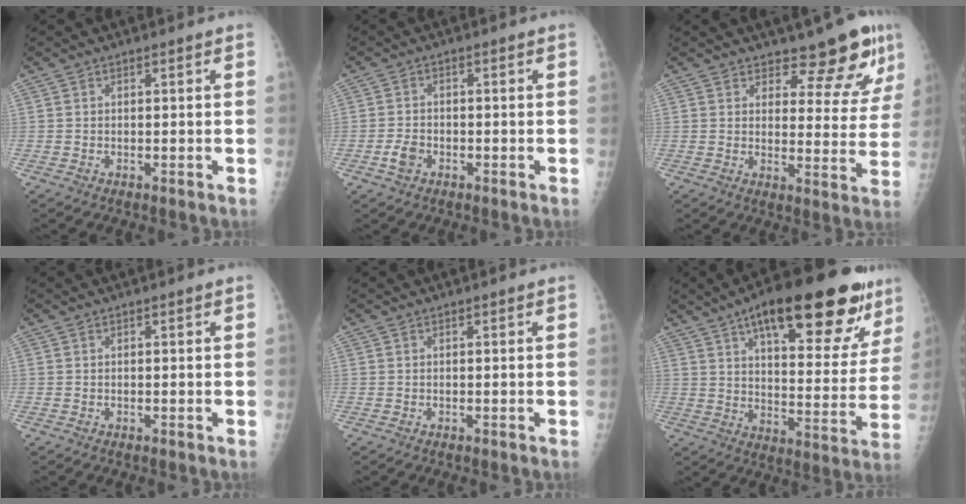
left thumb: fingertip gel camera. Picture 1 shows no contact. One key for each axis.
{"total": 3.0, "fx": -1.4, "fy": 2.0, "fz": 1.7, "tx": -0.031, "ty": 0.008, "tz": -0.025}
{"total": 10.0, "fx": 8.1, "fy": 3.7, "fz": 4.6, "tx": -0.024, "ty": -0.066, "tz": 0.099}
{"total": 0.0}
{"total": 0.0}
{"total": 28.1, "fx": 16.5, "fy": 9.9, "fz": 20.4, "tx": -0.253, "ty": -0.031, "tz": 0.238}